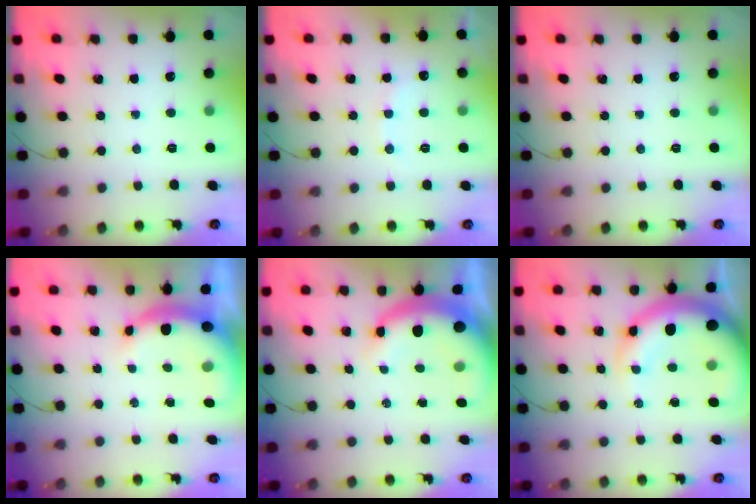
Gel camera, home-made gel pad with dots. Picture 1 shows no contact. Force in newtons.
{"total": 7.1, "press": 7.0, "slide": 1.5}
{"total": 0.0}
{"total": 8.4, "press": 8.3, "slide": 1.4}
{"total": 8.3, "press": 8.2, "slide": 1.4}
{"total": 11.4, "press": 10.9, "slide": 3.1}